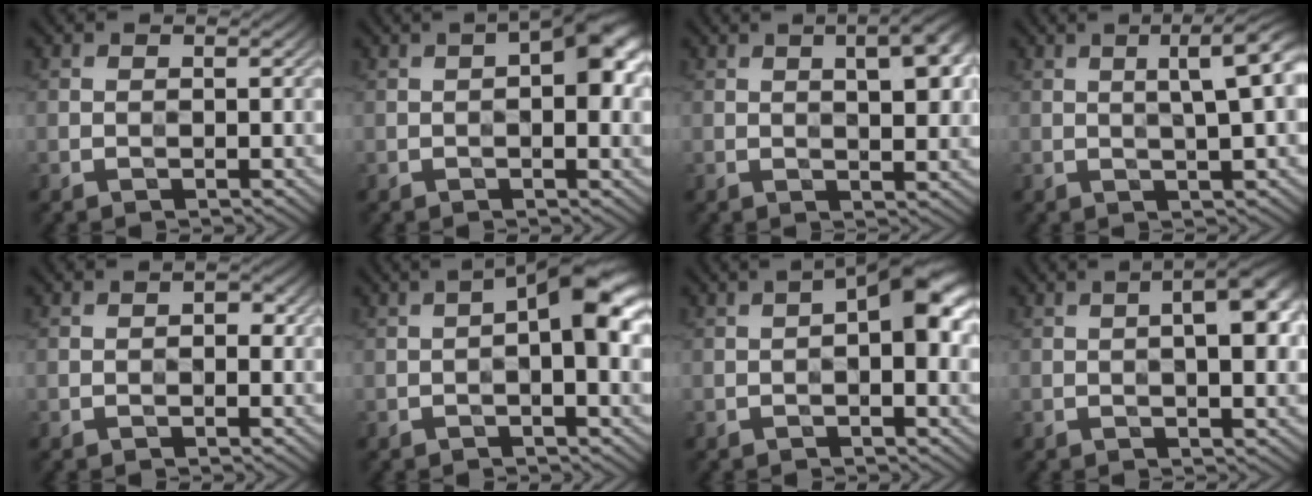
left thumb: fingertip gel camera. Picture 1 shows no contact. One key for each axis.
{"total": 6.6, "fx": 0.7, "fy": 2.5, "fz": 6.1, "tx": -0.079, "ty": 0.015, "tz": 0.004}
{"total": 8.0, "fx": 2.3, "fy": 2.8, "fz": 7.1, "tx": -0.082, "ty": 0.016, "tz": 0.027}
{"total": 7.2, "fx": 2.0, "fy": 1.5, "fz": 6.7, "tx": -0.068, "ty": 0.029, "tz": 0.023}
{"total": 1.6, "fx": 0.1, "fy": 0.8, "fz": 1.4, "tx": -0.015, "ty": 0.001, "tz": -0.001}
{"total": 8.3, "fx": 0.7, "fy": 2.5, "fz": 7.9, "tx": -0.118, "ty": 0.021, "tz": 0.003}
{"total": 7.6, "fx": 0.7, "fy": 2.7, "fz": 7.1, "tx": -0.100, "ty": 0.020, "tz": 0.004}
{"total": 7.0, "fx": 1.1, "fy": 2.0, "fz": 6.6, "tx": -0.089, "ty": 0.014, "tz": 0.011}